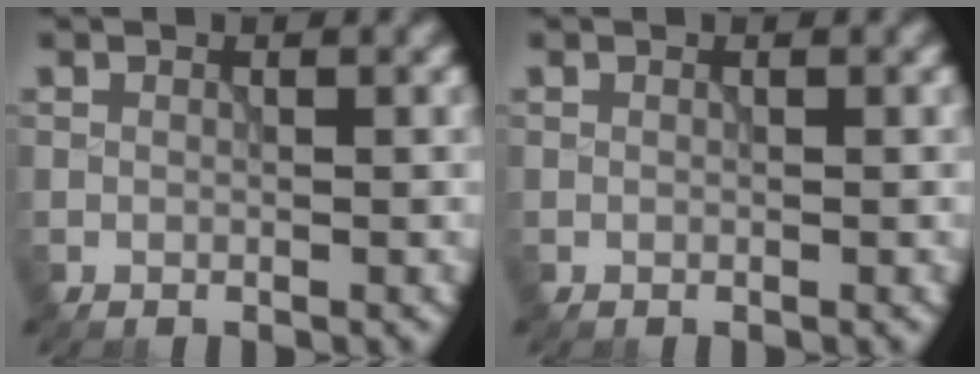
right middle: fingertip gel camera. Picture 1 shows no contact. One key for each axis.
{"total": 0.0}